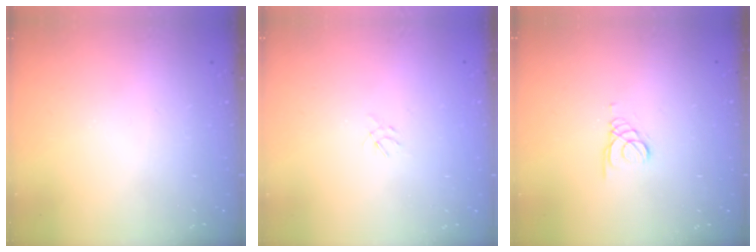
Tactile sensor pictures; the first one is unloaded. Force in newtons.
{"total": 1.2, "press": 1.1, "slide": 0.5}
{"total": 1.0, "press": 1.0, "slide": 0.1}